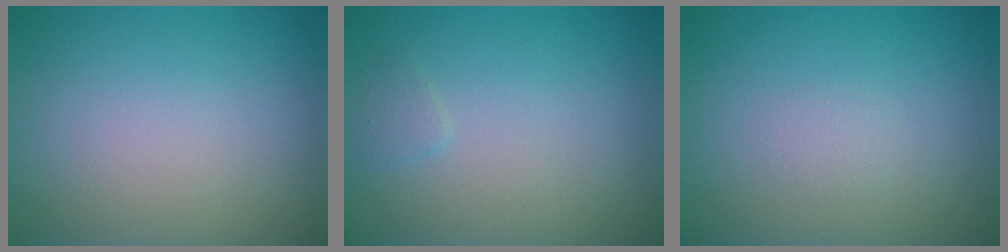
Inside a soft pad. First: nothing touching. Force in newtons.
{"total": 0.7, "press": 0.7, "slide": 0.1}
{"total": 0.6, "press": 0.6, "slide": 0.0}